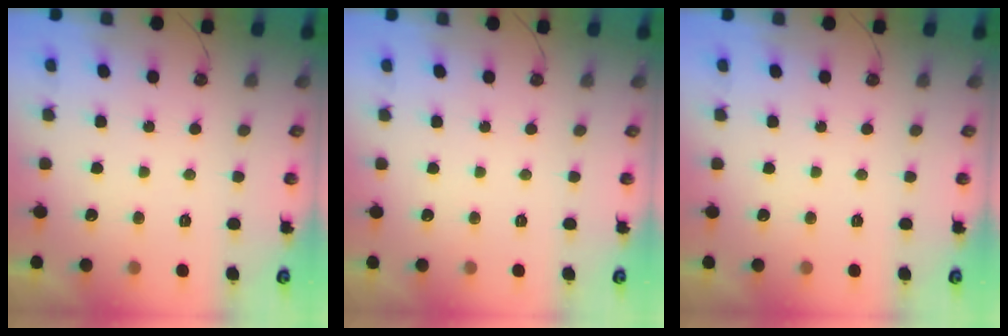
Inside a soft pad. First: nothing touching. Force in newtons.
{"total": 0.0}
{"total": 0.0}